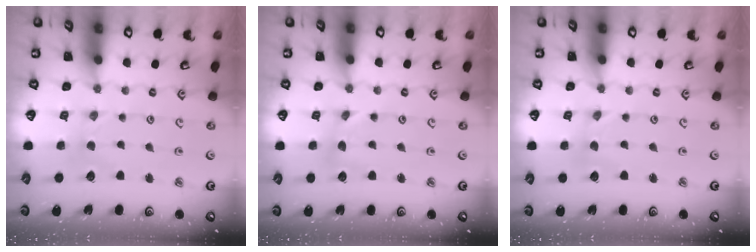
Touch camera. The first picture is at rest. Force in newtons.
{"total": 2.9, "press": 2.8, "slide": 0.4}
{"total": 0.0}